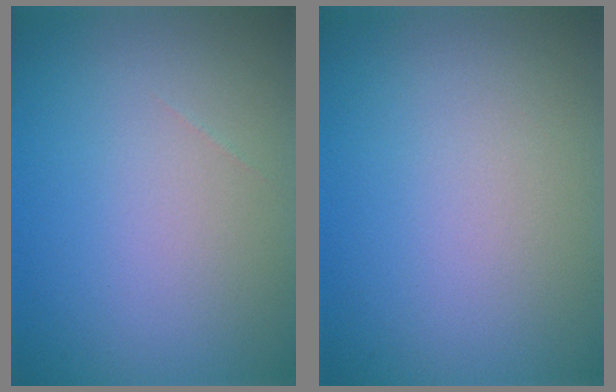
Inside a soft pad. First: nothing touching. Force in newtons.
{"total": 0.0}